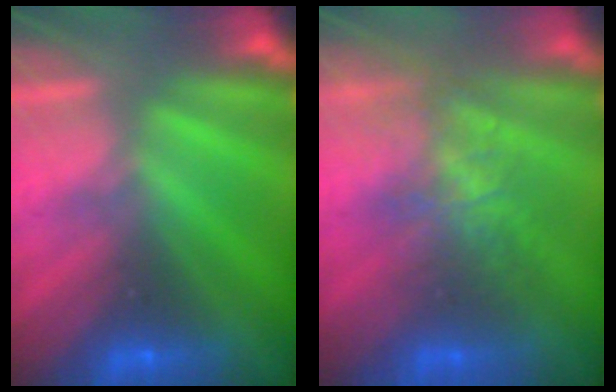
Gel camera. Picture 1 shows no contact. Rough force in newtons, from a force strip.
{"total": 4.4}